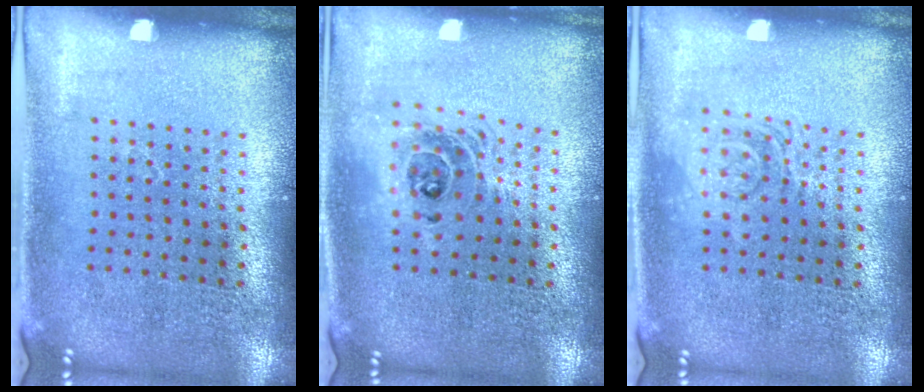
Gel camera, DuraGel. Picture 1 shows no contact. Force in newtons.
{"total": 1.4, "press": 1.2, "slide": 0.8}
{"total": 2.2, "press": 2.1, "slide": 0.4}